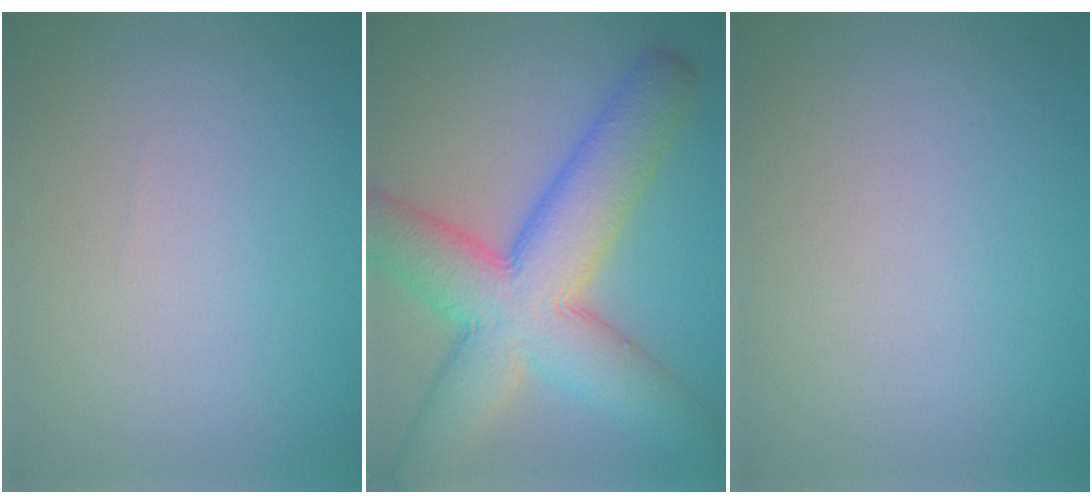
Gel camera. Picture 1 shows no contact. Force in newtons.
{"total": 11.7, "press": 11.7, "slide": 0.5}
{"total": 0.0}